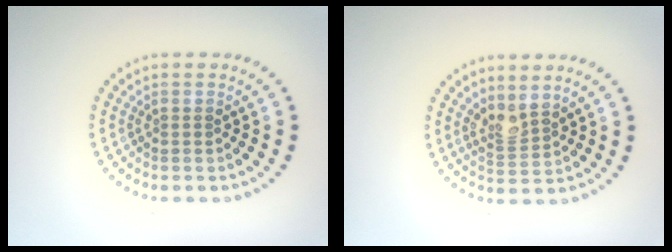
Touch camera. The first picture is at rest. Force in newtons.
{"total": 2.1, "press": 1.6, "slide": 1.3}